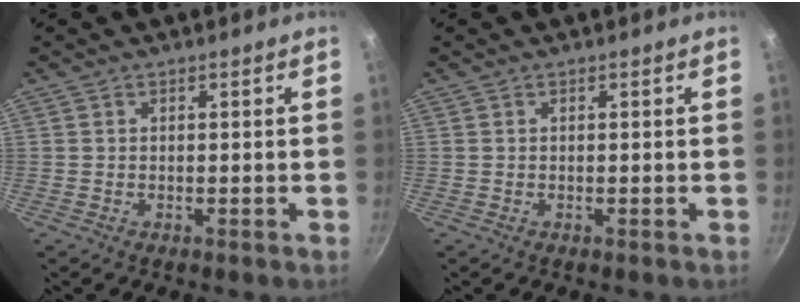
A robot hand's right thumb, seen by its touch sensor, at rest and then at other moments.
{"total": 0.0}